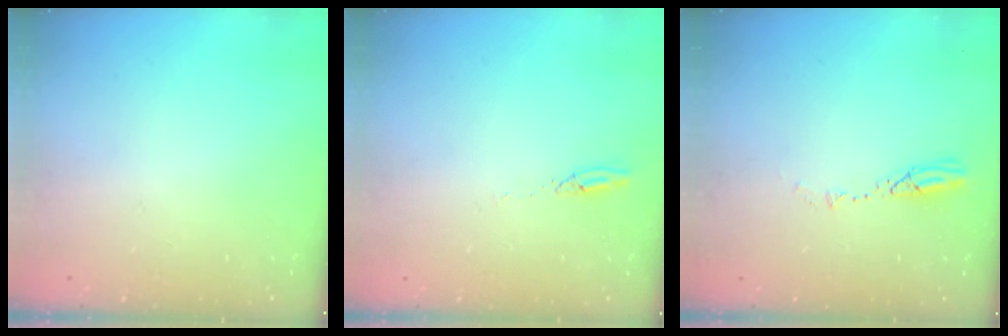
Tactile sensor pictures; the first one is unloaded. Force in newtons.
{"total": 2.7, "press": 2.7, "slide": 0.2}
{"total": 5.2, "press": 5.2, "slide": 0.4}